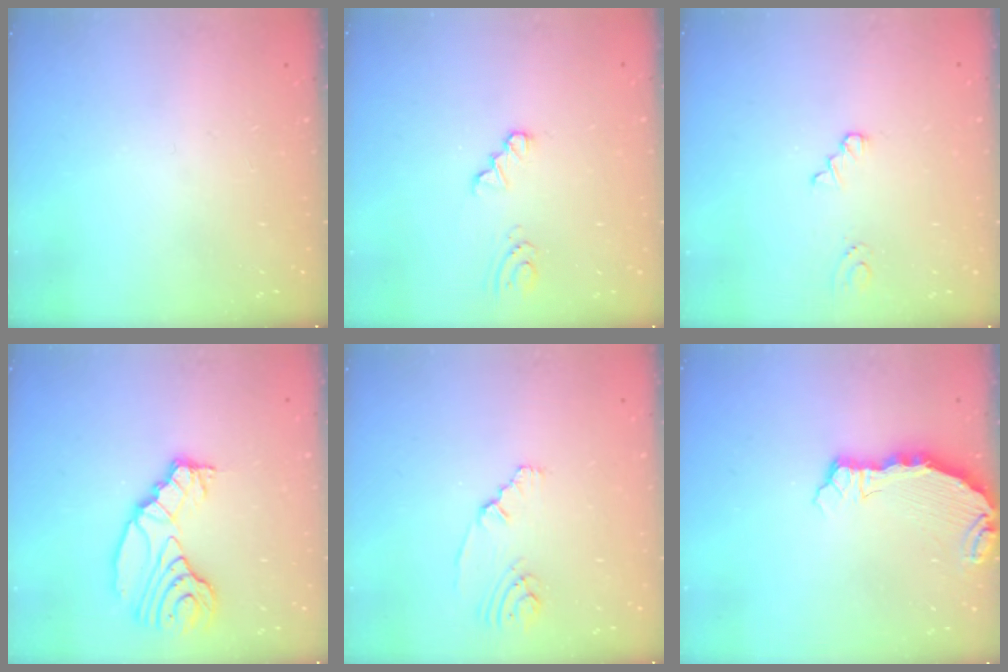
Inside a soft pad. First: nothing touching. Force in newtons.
{"total": 0.9, "press": 0.9, "slide": 0.1}
{"total": 1.0, "press": 1.0, "slide": 0.1}
{"total": 11.7, "press": 11.7, "slide": 1.1}
{"total": 2.2, "press": 2.2, "slide": 0.5}
{"total": 5.7, "press": 5.4, "slide": 2.0}